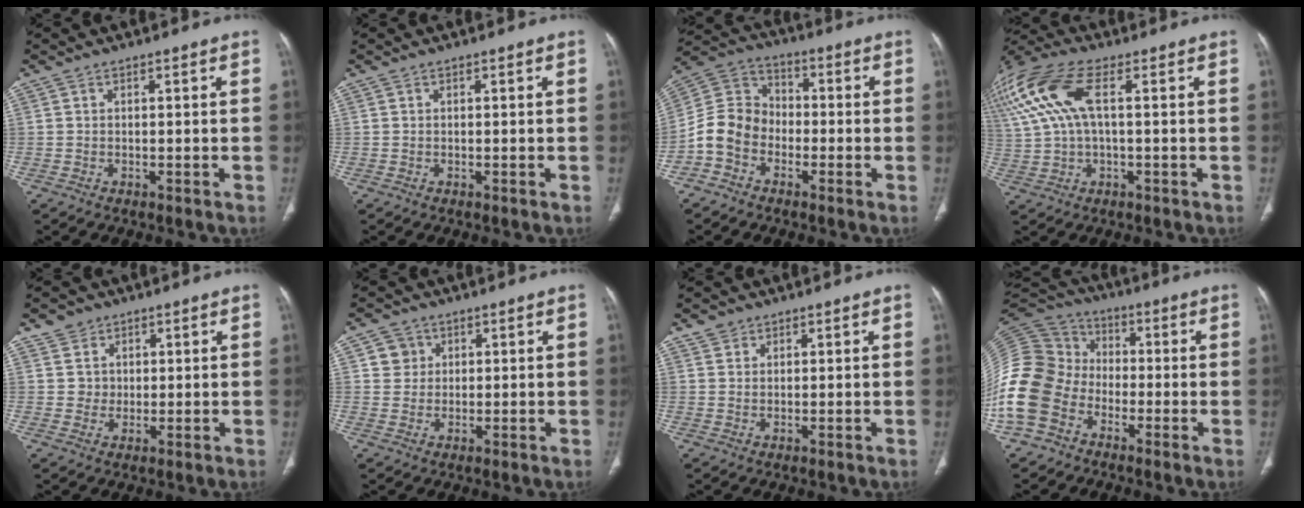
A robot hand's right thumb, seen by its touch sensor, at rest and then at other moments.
{"total": 0.0}
{"total": 9.8, "force": [-3.7, 7.8, 4.5], "torque": [-0.080, 0.045, -0.084]}
{"total": 16.6, "force": [4.3, 7.6, 14.1], "torque": [-0.348, 0.033, 0.076]}
{"total": 4.4, "force": [2.1, 3.8, 0.3], "torque": [0.015, -0.010, 0.038]}
{"total": 4.0, "force": [1.3, 3.7, 0.4], "torque": [0.021, 0.001, 0.022]}
{"total": 2.0, "force": [1.3, 1.6, 0.2], "torque": [0.011, -0.005, 0.017]}
{"total": 20.3, "force": [-6.8, 16.1, 10.2], "torque": [-0.247, 0.064, -0.135]}